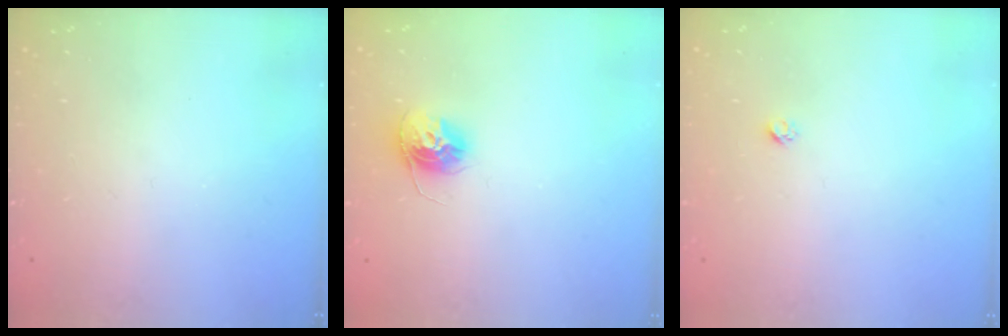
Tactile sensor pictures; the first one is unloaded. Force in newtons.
{"total": 11.4, "press": 11.4, "slide": 1.0}
{"total": 1.9, "press": 1.9, "slide": 0.1}